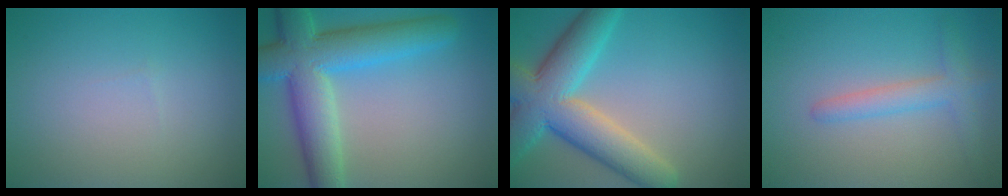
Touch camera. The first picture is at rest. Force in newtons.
{"total": 9.1, "press": 9.0, "slide": 0.5}
{"total": 9.1, "press": 9.1, "slide": 0.5}
{"total": 2.6, "press": 2.6, "slide": 0.1}